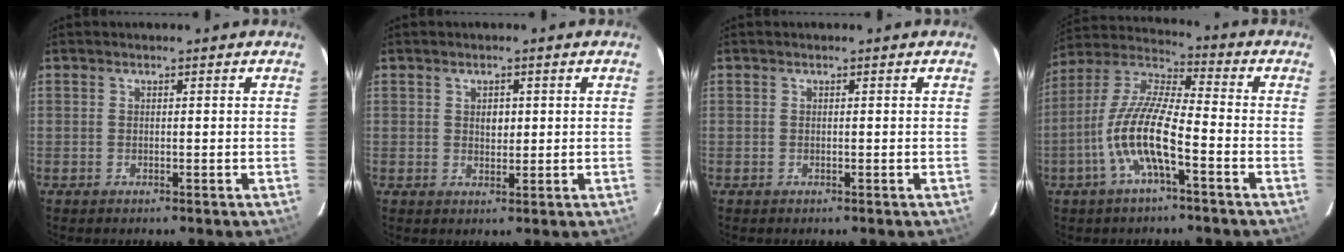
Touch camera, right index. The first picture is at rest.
{"total": 2.2, "force": [0.5, 1.6, 1.4], "torque": [-0.020, 0.004, 0.009]}
{"total": 0.0}
{"total": 12.8, "force": [-4.9, 2.6, 11.5], "torque": [-0.237, 0.001, -0.102]}